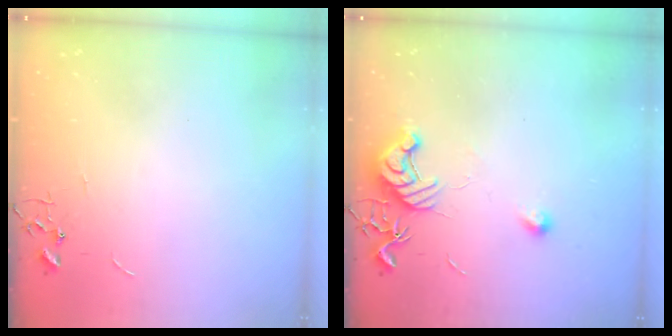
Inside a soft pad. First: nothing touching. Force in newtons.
{"total": 11.2, "press": 11.2, "slide": 0.3}